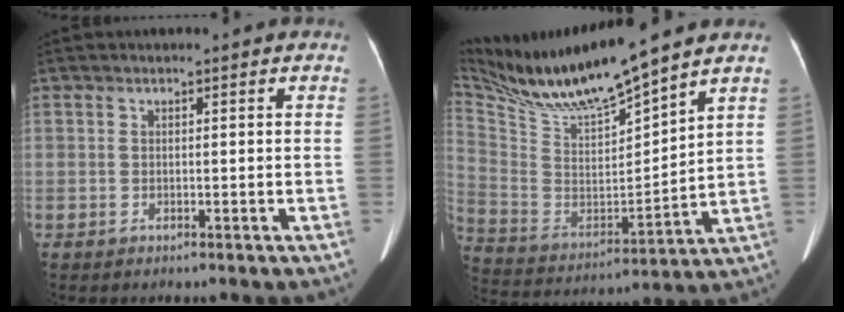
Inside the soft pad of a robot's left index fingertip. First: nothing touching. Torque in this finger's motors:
{"motor_torque": [-0.20, -0.61, 0.03, 0.02]}